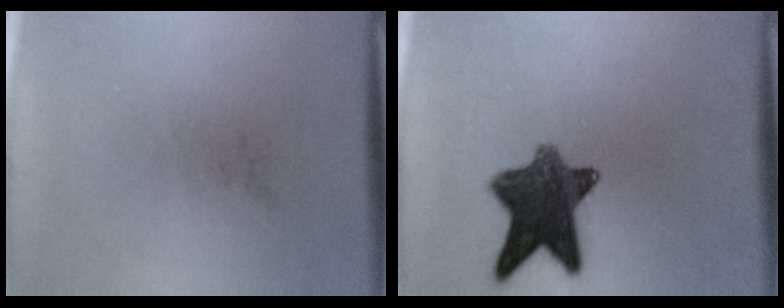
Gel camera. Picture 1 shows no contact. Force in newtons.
{"total": 10.2}